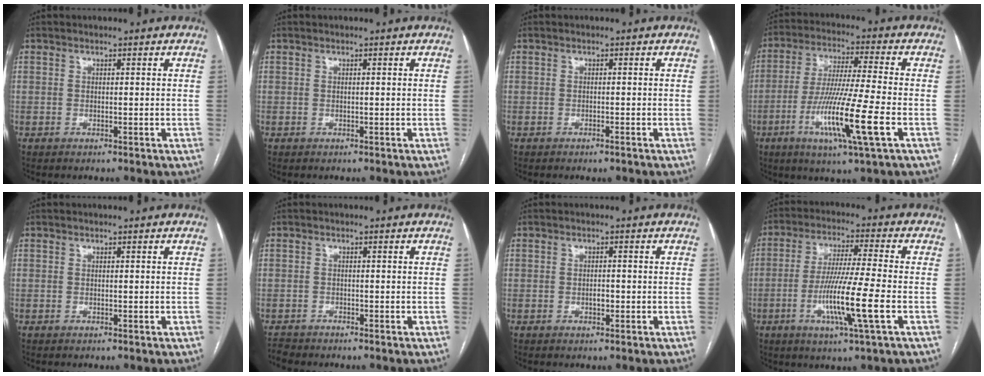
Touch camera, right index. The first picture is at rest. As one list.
[{"total": 0.0}, {"total": 0.9, "force": [-0.7, 0.1, 0.6], "torque": [-0.016, -0.003, -0.007]}, {"total": 14.5, "force": [-5.0, -0.4, 13.6], "torque": [-0.269, -0.024, -0.095]}, {"total": 0.0}, {"total": 1.1, "force": [-1.0, 0.3, -0.3], "torque": [0.003, -0.004, -0.019]}, {"total": 1.3, "force": [-0.4, 0.6, 1.1], "torque": [-0.020, 0.001, -0.007]}, {"total": 11.6, "force": [-3.4, -0.7, 11.1], "torque": [-0.215, -0.017, -0.069]}]